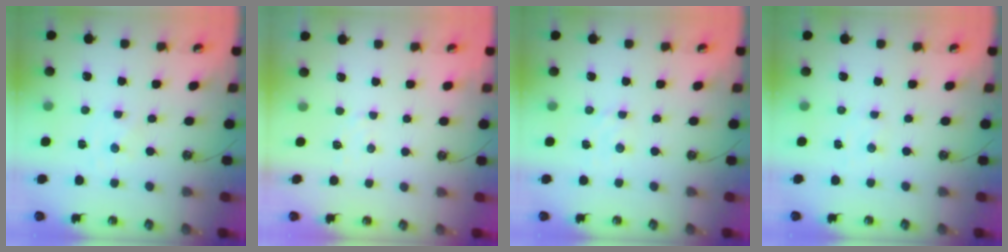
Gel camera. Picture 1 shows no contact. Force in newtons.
{"total": 5.8, "press": 5.8, "slide": 0.8}
{"total": 1.8, "press": 1.8, "slide": 0.3}
{"total": 2.2, "press": 2.2, "slide": 0.4}